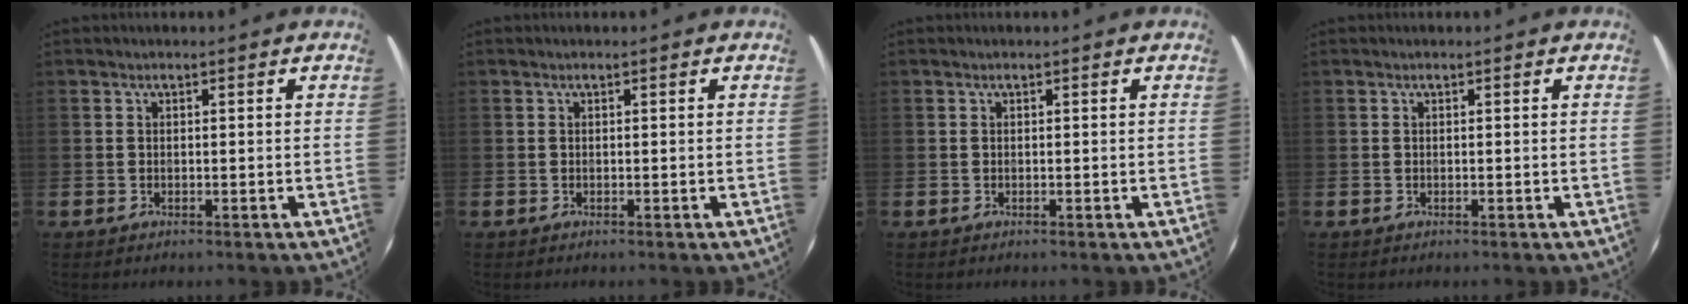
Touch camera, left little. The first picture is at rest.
{"total": 0.0}
{"total": 0.0}
{"total": 0.0}